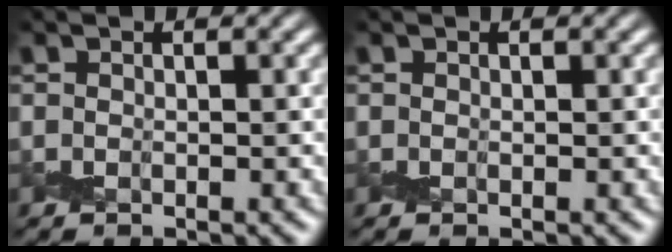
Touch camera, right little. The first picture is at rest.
{"total": 0.0}